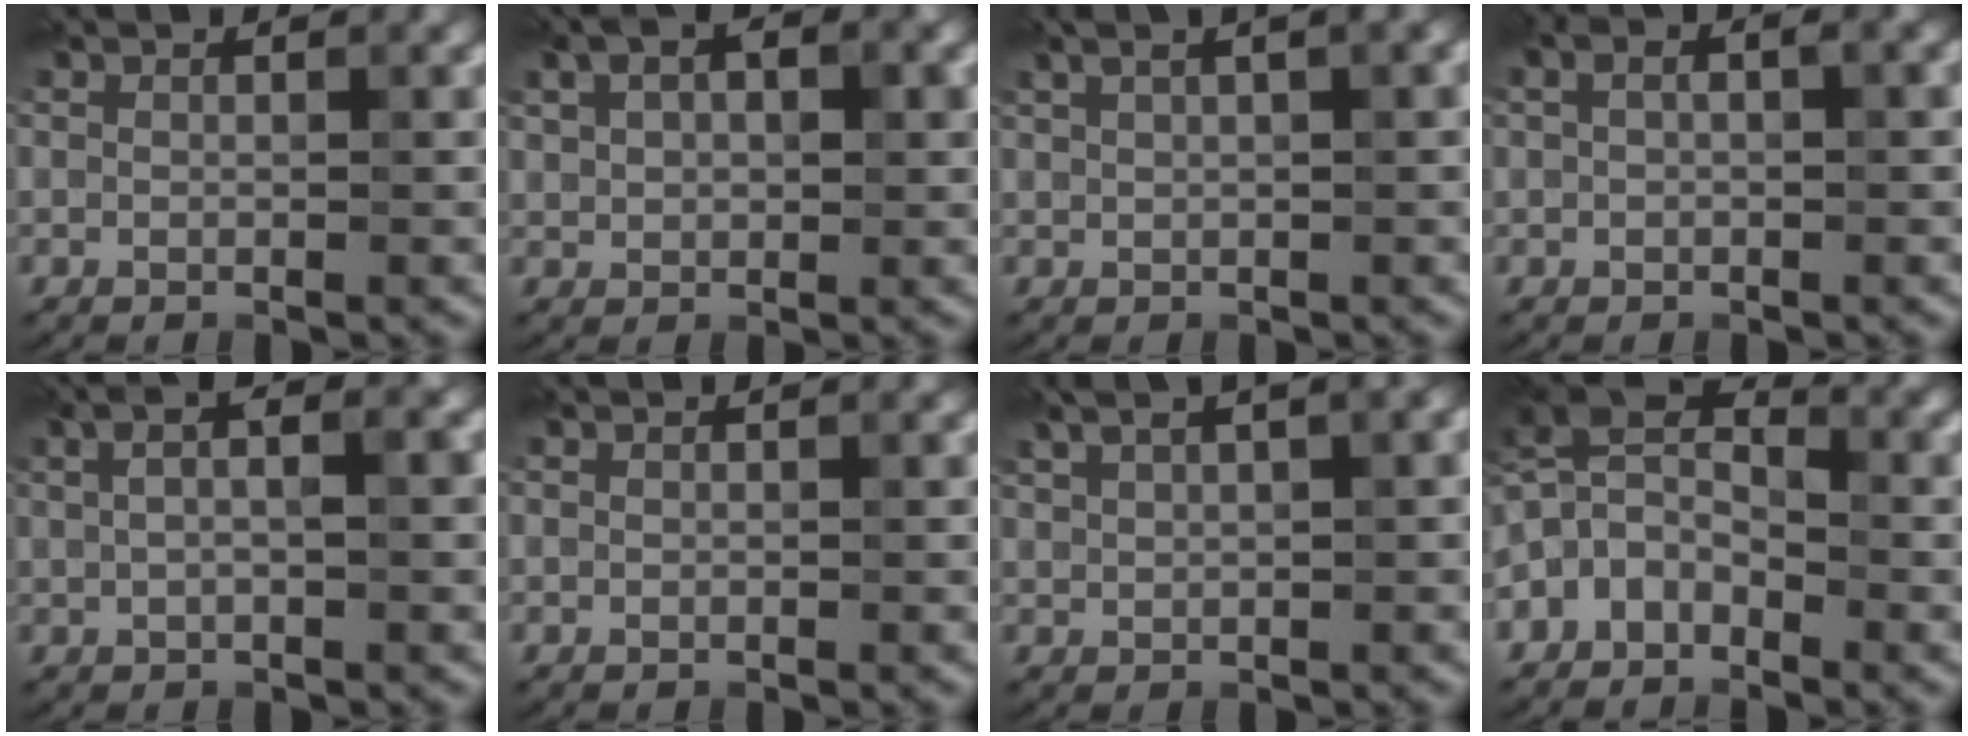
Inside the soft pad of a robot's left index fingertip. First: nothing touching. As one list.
[{"total": 6.0, "force": [2.4, 3.5, 4.2], "torque": [-0.072, 0.018, 0.030]}, {"total": 4.3, "force": [2.4, 1.4, 3.3], "torque": [-0.051, 0.018, 0.035]}, {"total": 3.7, "force": [1.4, 2.1, 2.7], "torque": [-0.044, 0.012, 0.011]}, {"total": 5.3, "force": [1.7, 2.3, 4.5], "torque": [-0.060, 0.016, 0.011]}, {"total": 0.0}, {"total": 5.4, "force": [3.3, 1.6, 3.9], "torque": [-0.076, 0.022, 0.060]}, {"total": 4.7, "force": [-1.6, 3.2, 3.1], "torque": [-0.053, 0.014, -0.043]}]